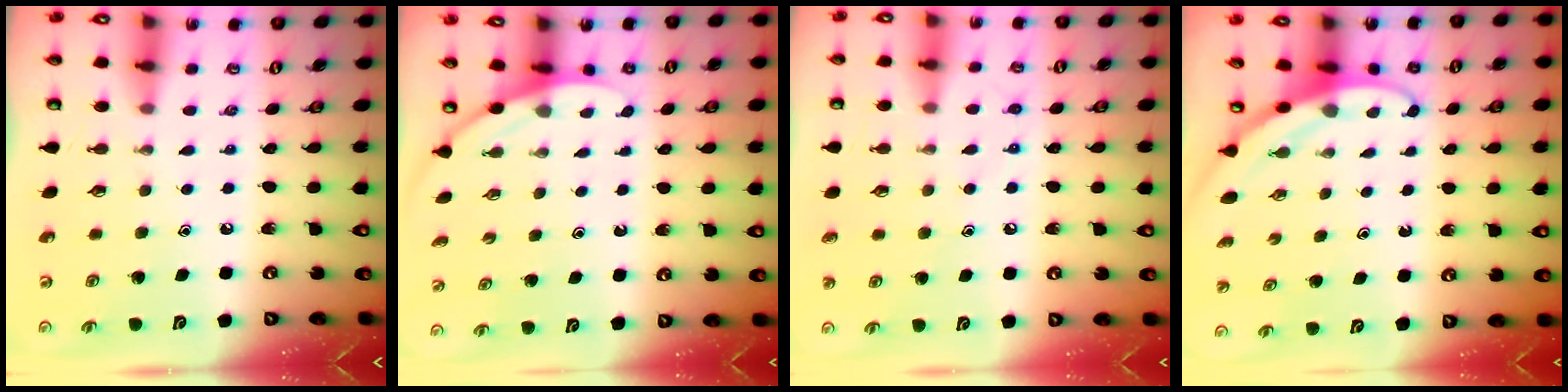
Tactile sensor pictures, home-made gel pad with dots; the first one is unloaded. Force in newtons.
{"total": 2.8, "press": 2.8, "slide": 0.1}
{"total": 7.3, "press": 7.2, "slide": 0.7}
{"total": 3.1, "press": 3.1, "slide": 0.1}